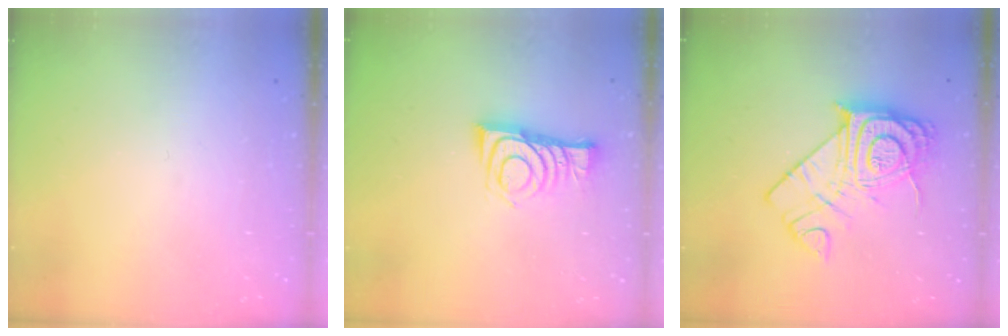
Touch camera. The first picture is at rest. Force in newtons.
{"total": 9.0, "press": 9.0, "slide": 0.2}
{"total": 19.5, "press": 19.4, "slide": 1.6}